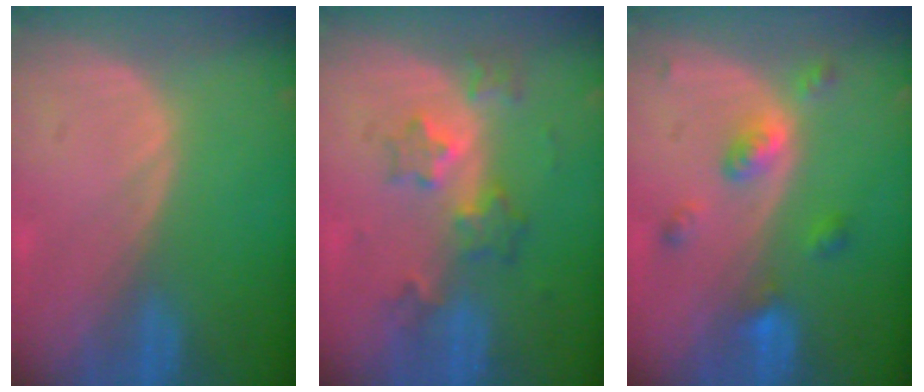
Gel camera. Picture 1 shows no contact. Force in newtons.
{"total": 6.1, "press": 5.4, "slide": 2.8}
{"total": 5.2, "press": 4.5, "slide": 2.5}